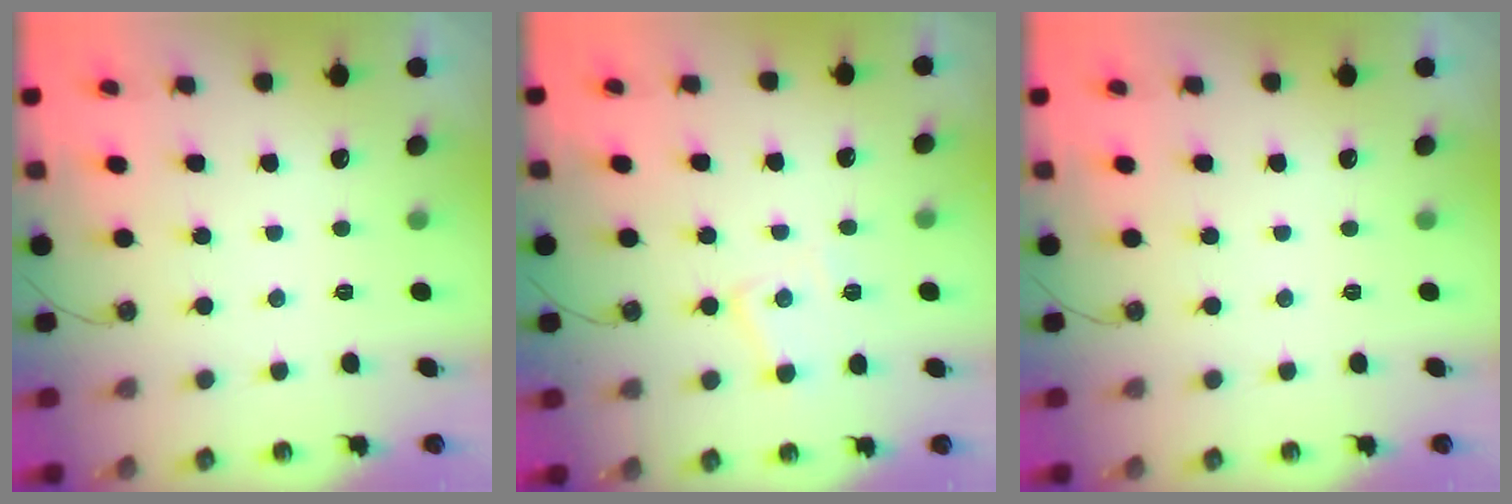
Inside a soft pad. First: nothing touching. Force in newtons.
{"total": 9.3, "press": 9.3, "slide": 0.7}
{"total": 0.0}